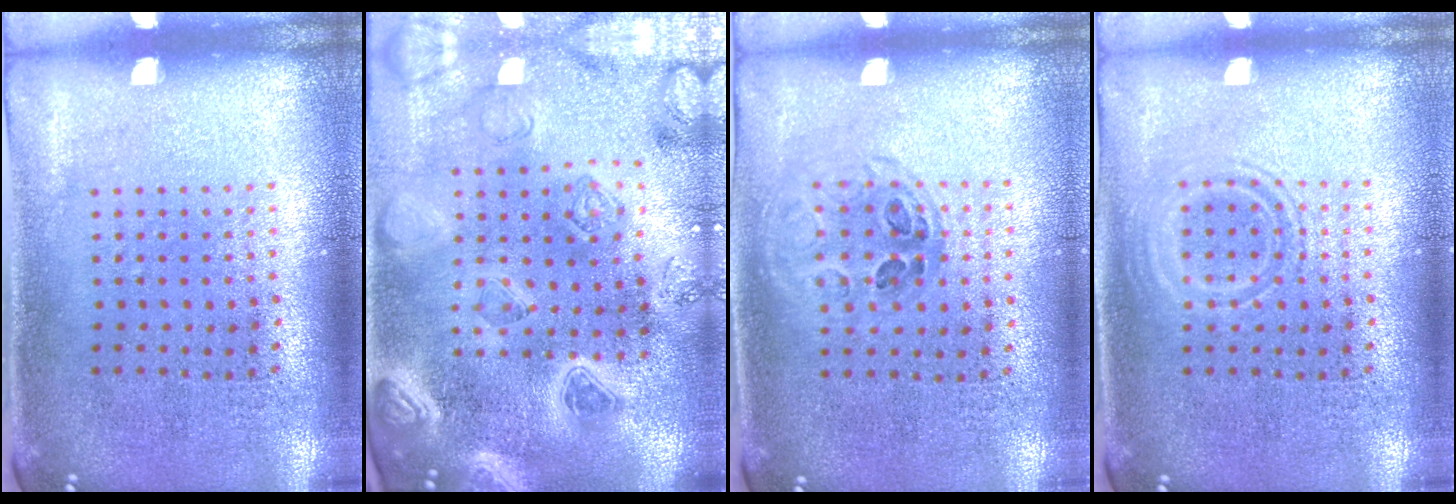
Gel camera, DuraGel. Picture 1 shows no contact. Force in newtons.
{"total": 3.7, "press": 3.4, "slide": 1.4}
{"total": 1.0, "press": 0.9, "slide": 0.4}
{"total": 1.0, "press": 1.0, "slide": 0.2}